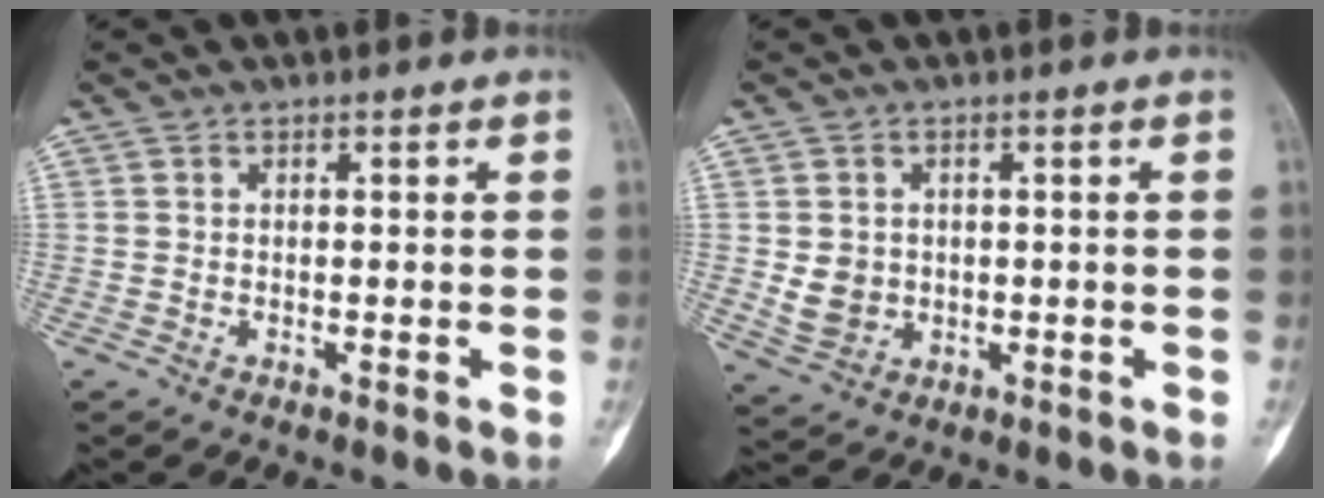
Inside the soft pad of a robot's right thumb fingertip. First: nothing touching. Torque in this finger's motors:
{"motor_torque": [-0.17, 0.64, -0.06, 0.01, -0.03]}